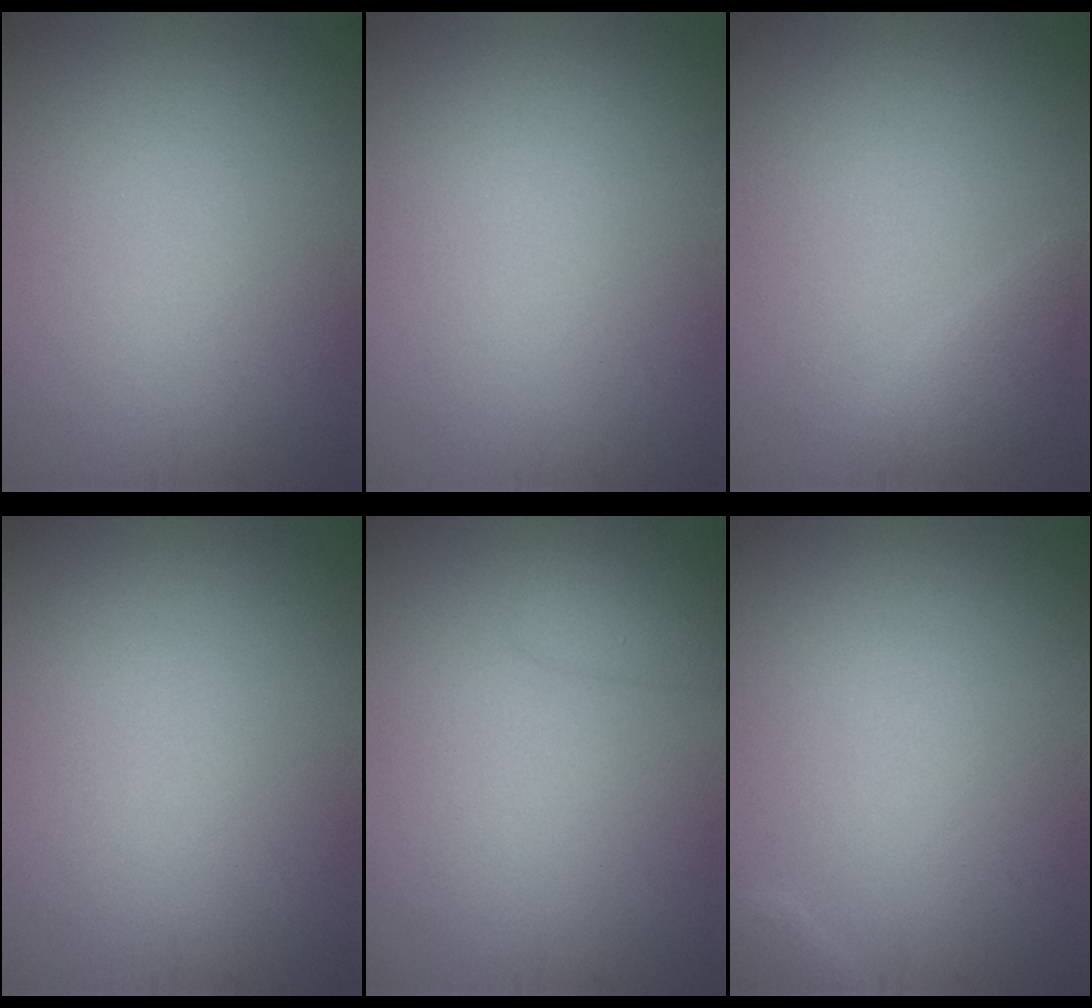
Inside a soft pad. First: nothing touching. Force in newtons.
{"total": 0.0}
{"total": 1.5, "press": 1.5, "slide": 0.1}
{"total": 0.0}
{"total": 2.2, "press": 2.2, "slide": 0.2}
{"total": 0.7, "press": 0.7, "slide": 0.1}